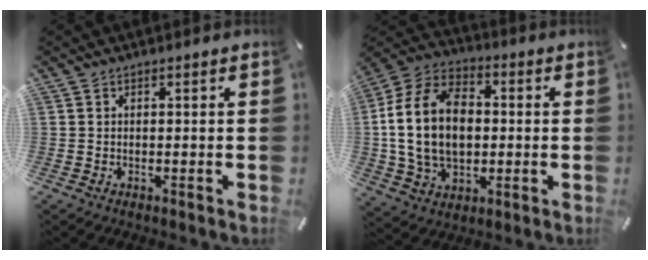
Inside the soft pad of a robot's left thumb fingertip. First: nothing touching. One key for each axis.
{"total": 17.8, "fx": -0.2, "fy": 13.1, "fz": 12.1, "tx": -0.280, "ty": 0.008, "tz": -0.008}